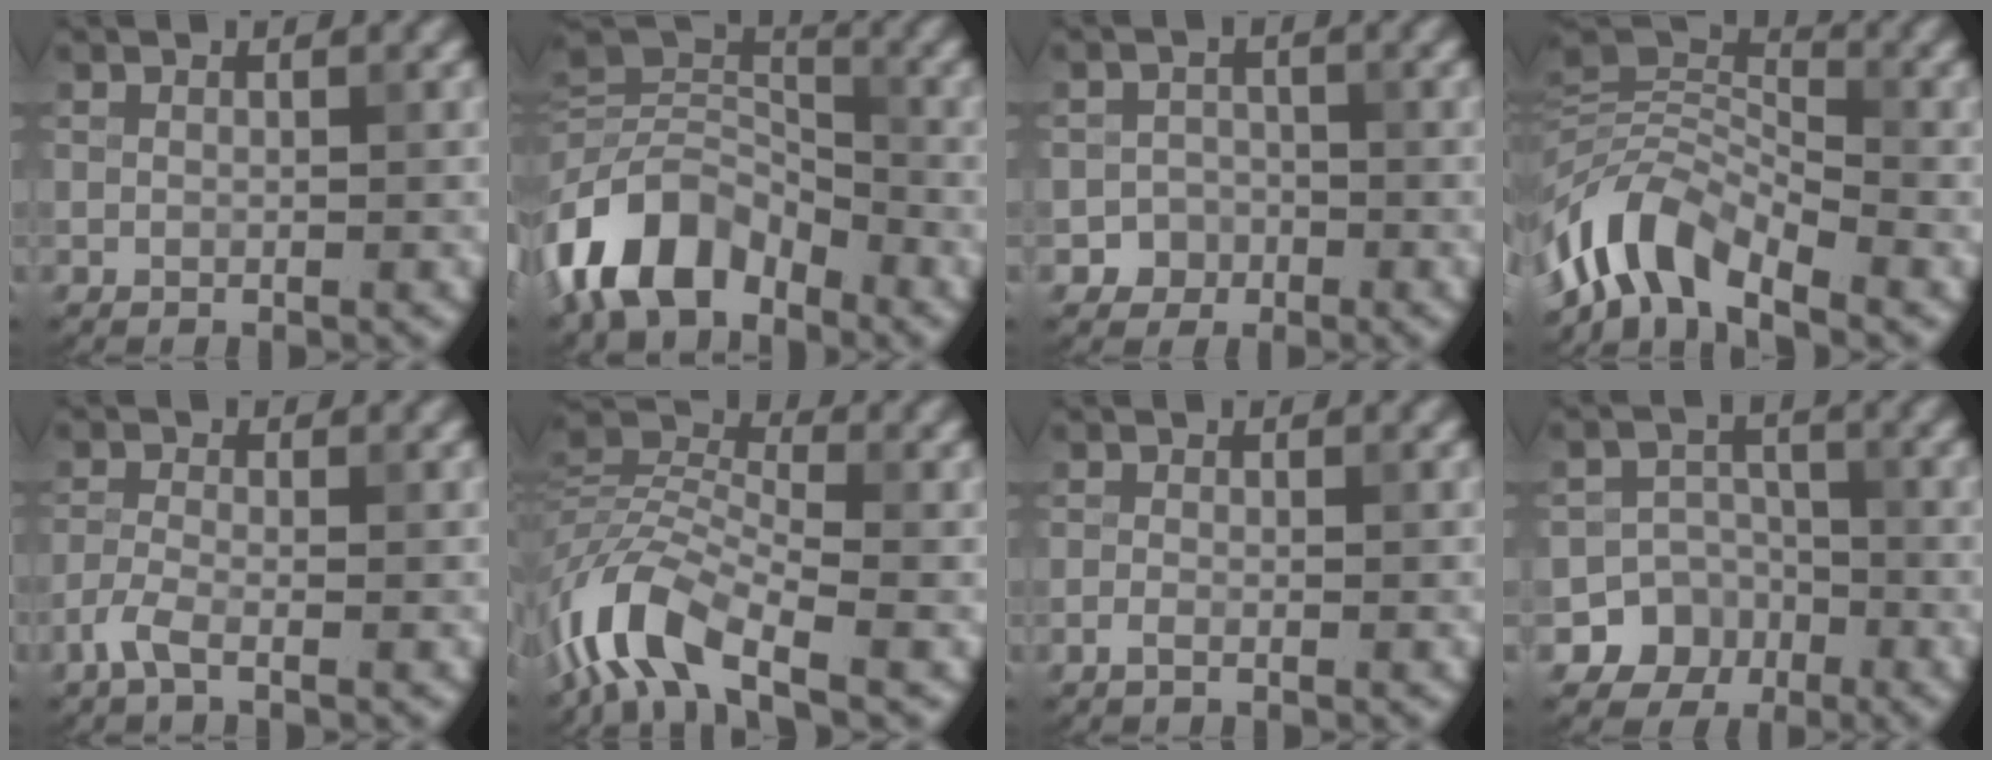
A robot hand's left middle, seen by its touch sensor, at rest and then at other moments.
{"total": 9.5, "force": [-5.2, 5.6, 5.6], "torque": [-0.096, 0.010, -0.116]}
{"total": 2.2, "force": [-1.2, 1.8, 0.1], "torque": [0.014, 0.007, -0.022]}
{"total": 7.0, "force": [-4.4, 3.1, 4.5], "torque": [-0.072, 0.008, -0.099]}
{"total": 2.1, "force": [-1.4, 0.5, 1.4], "torque": [-0.036, -0.003, -0.039]}
{"total": 8.8, "force": [-4.9, 3.6, 6.4], "torque": [-0.127, 0.009, -0.113]}
{"total": 0.8, "force": [-0.5, 0.2, 0.5], "torque": [-0.013, 0.000, -0.013]}
{"total": 6.3, "force": [-3.2, 5.4, 0.6], "torque": [0.019, -0.011, -0.072]}